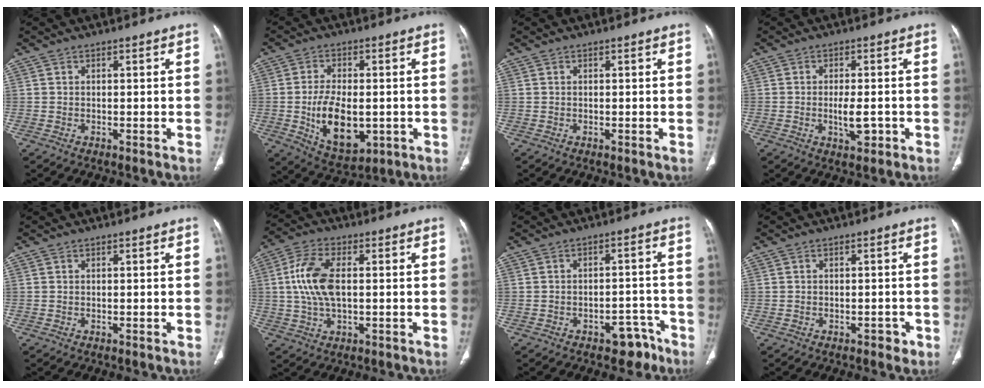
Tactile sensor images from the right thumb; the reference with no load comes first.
{"total": 12.4, "force": [-2.0, 6.9, 10.1], "torque": [-0.161, -0.006, -0.019]}
{"total": 0.0}
{"total": 4.4, "force": [-1.1, 1.8, 3.9], "torque": [-0.062, -0.001, -0.017]}
{"total": 0.0}
{"total": 10.0, "force": [0.8, 5.1, 8.6], "torque": [-0.186, 0.009, 0.015]}
{"total": 5.8, "force": [-4.0, 3.5, 2.3], "torque": [-0.005, 0.044, -0.051]}
{"total": 1.8, "force": [-1.0, 1.1, 0.9], "torque": [-0.005, 0.005, -0.013]}